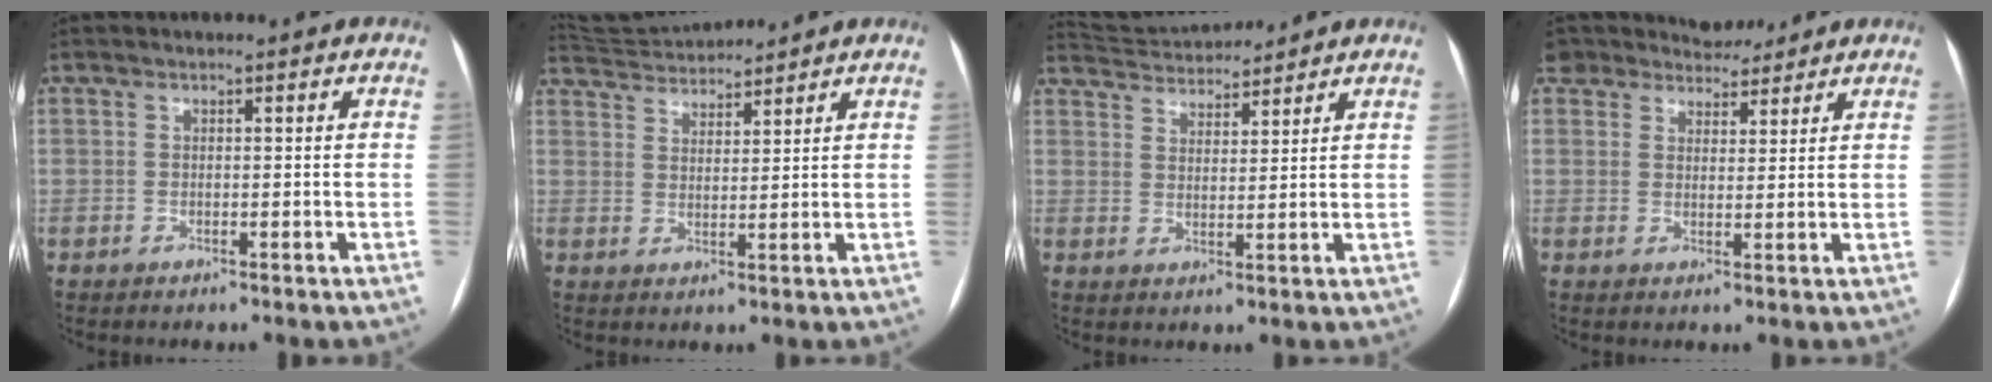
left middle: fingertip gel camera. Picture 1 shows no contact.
{"total": 6.9, "force": [6.8, -0.1, 0.8], "torque": [-0.026, 0.025, 0.124]}
{"total": 7.3, "force": [7.2, 0.3, 0.9], "torque": [-0.027, 0.026, 0.123]}
{"total": 7.3, "force": [6.9, 2.3, 0.4], "torque": [0.001, 0.018, 0.104]}